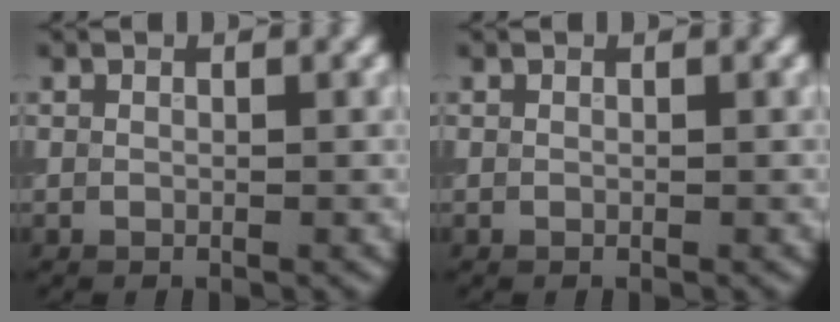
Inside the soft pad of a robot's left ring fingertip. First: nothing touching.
{"total": 0.0}